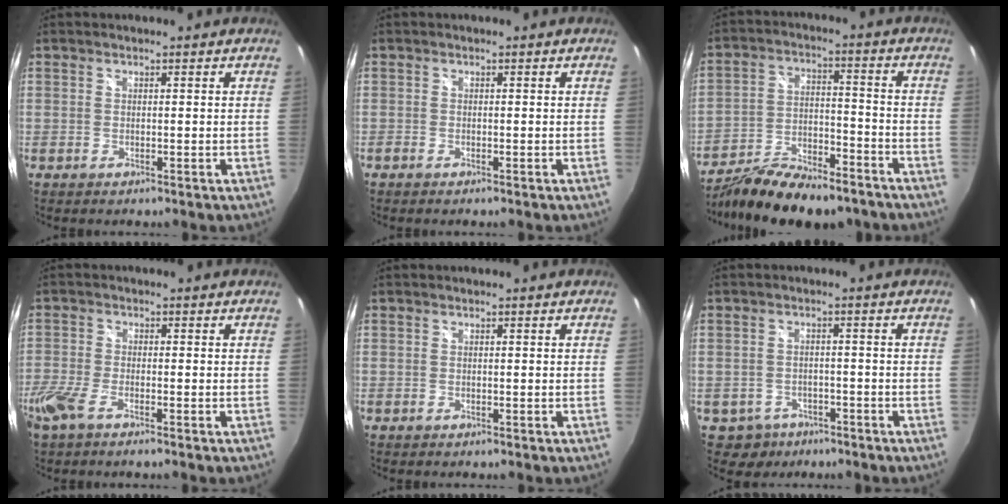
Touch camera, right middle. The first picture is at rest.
{"total": 0.6, "force": [-0.6, 0.3, 0.2], "torque": [-0.005, -0.002, -0.013]}
{"total": 12.7, "force": [-11.0, 3.2, 5.4], "torque": [-0.123, -0.018, -0.187]}
{"total": 5.8, "force": [-3.8, 1.6, 4.0], "torque": [-0.107, -0.013, -0.079]}
{"total": 0.0}
{"total": 4.9, "force": [-2.9, 3.9, 0.7], "torque": [-0.028, 0.003, -0.039]}